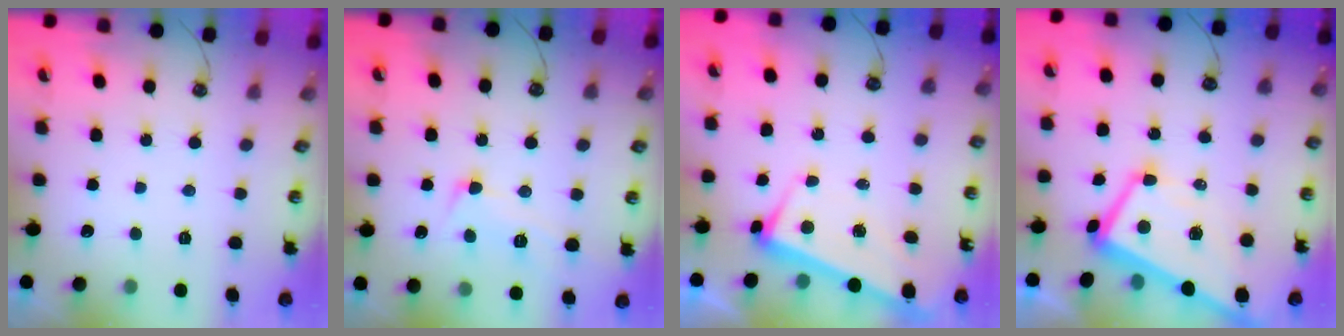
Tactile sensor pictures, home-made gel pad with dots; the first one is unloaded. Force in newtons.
{"total": 1.6, "press": 1.5, "slide": 0.7}
{"total": 3.1, "press": 3.0, "slide": 0.8}
{"total": 6.3, "press": 6.2, "slide": 1.2}